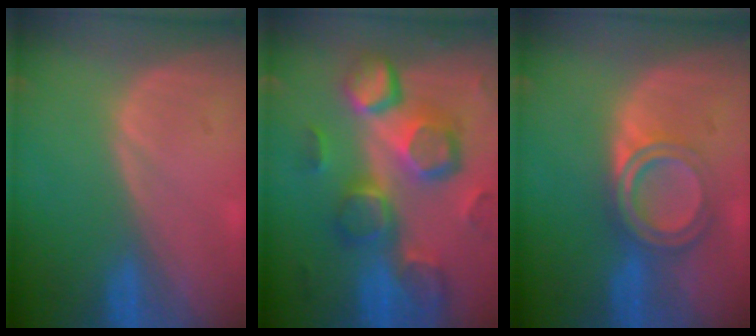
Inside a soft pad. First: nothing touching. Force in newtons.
{"total": 12.8, "press": 11.2, "slide": 6.2}
{"total": 6.2, "press": 5.3, "slide": 3.3}